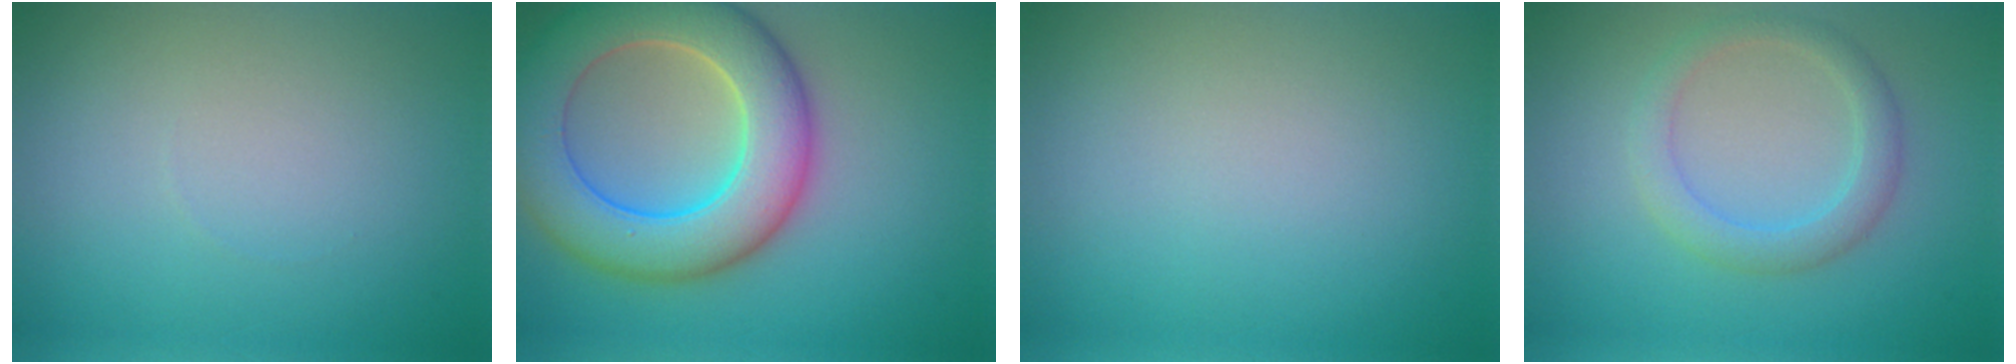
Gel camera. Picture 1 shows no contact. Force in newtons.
{"total": 10.1, "press": 10.1, "slide": 0.5}
{"total": 0.0}
{"total": 2.8, "press": 2.8, "slide": 0.2}